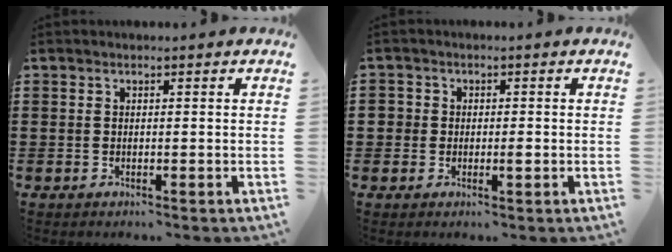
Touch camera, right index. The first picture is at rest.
{"total": 1.8, "force": [-0.2, 1.5, 1.0], "torque": [-0.023, 0.005, -0.006]}